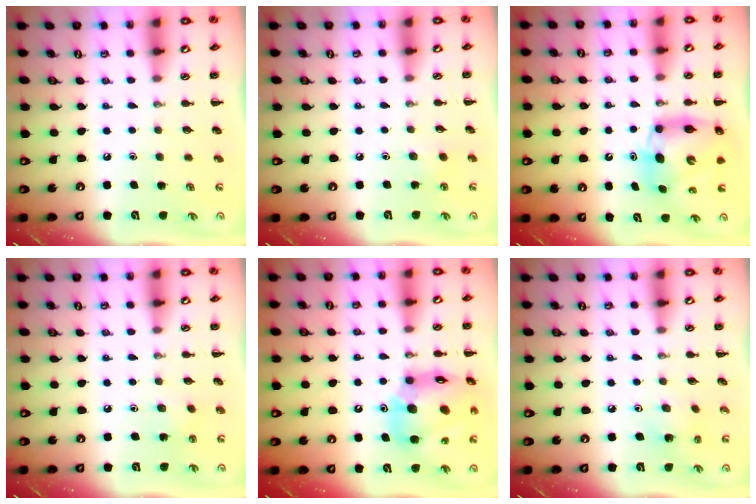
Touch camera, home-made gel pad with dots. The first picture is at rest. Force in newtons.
{"total": 2.4, "press": 2.3, "slide": 0.8}
{"total": 7.3, "press": 7.0, "slide": 2.1}
{"total": 2.0, "press": 1.8, "slide": 0.7}
{"total": 18.2, "press": 17.6, "slide": 4.8}
{"total": 3.6, "press": 3.5, "slide": 0.9}